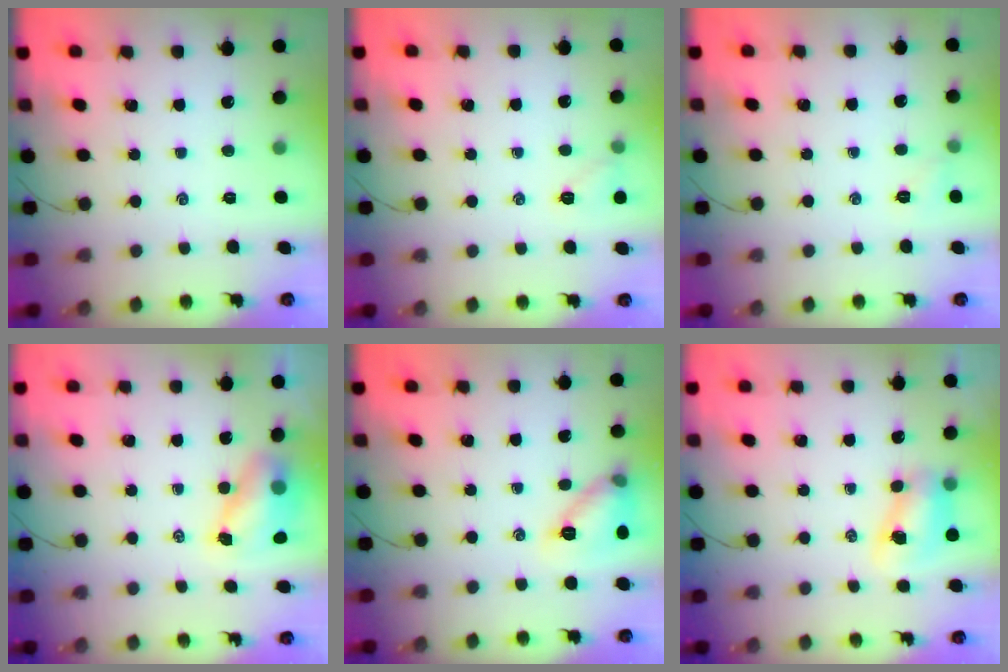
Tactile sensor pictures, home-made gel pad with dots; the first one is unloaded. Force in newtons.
{"total": 5.6, "press": 5.4, "slide": 1.4}
{"total": 4.5, "press": 4.3, "slide": 1.5}
{"total": 6.7, "press": 6.6, "slide": 0.9}
{"total": 11.2, "press": 11.1, "slide": 1.3}
{"total": 7.6, "press": 7.5, "slide": 1.1}